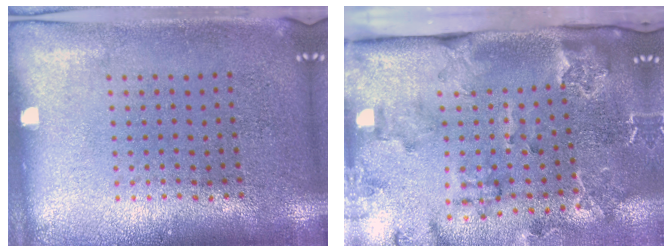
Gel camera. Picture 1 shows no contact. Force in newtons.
{"total": 2.5, "press": 2.3, "slide": 0.9}